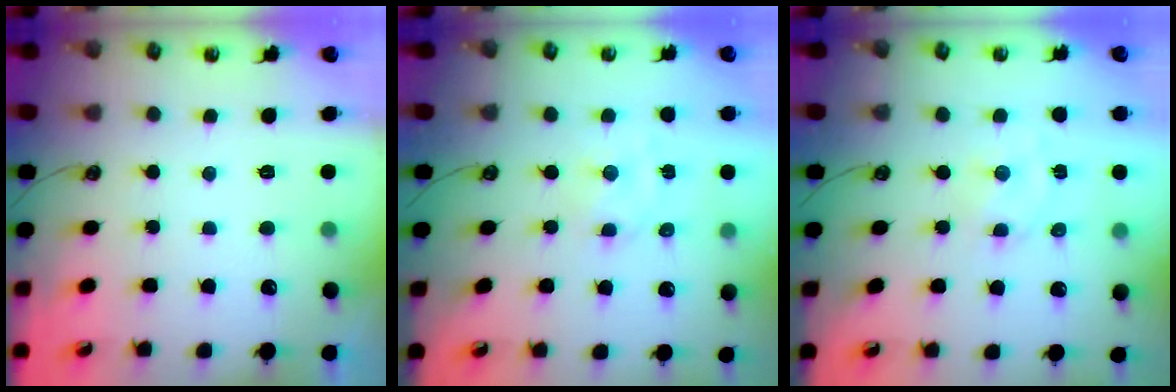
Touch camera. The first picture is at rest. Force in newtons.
{"total": 1.8, "press": 1.8, "slide": 0.0}
{"total": 2.3, "press": 2.3, "slide": 0.3}